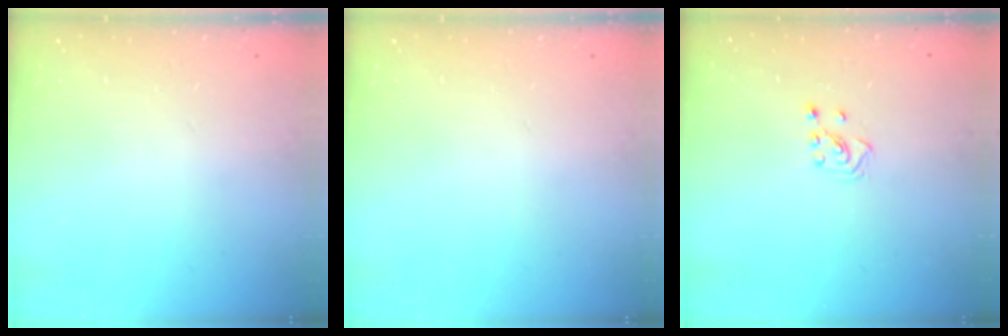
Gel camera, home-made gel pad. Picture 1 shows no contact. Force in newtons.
{"total": 0.0}
{"total": 3.4, "press": 3.4, "slide": 0.6}